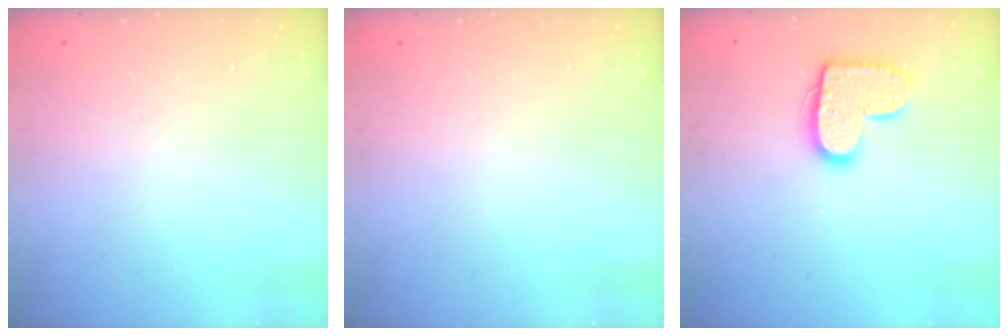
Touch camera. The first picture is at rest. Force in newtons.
{"total": 0.0}
{"total": 12.4, "press": 12.4, "slide": 0.6}